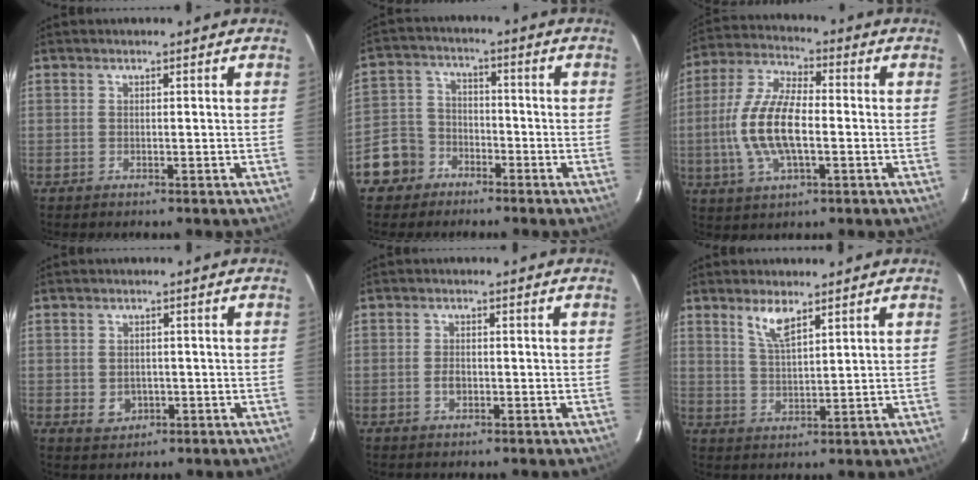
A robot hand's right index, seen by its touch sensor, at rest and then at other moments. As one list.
[{"total": 8.4, "force": [-5.0, 6.6, 1.3], "torque": [-0.046, 0.029, -0.092]}, {"total": 13.5, "force": [-2.0, 5.5, 12.2], "torque": [-0.256, 0.003, -0.039]}, {"total": 3.5, "force": [-0.6, 3.1, 1.6], "torque": [-0.031, 0.001, 0.000]}, {"total": 2.0, "force": [-0.6, 1.3, 1.4], "torque": [-0.028, 0.002, -0.010]}, {"total": 5.1, "force": [3.5, 1.4, 3.4], "torque": [-0.067, -0.002, 0.070]}]